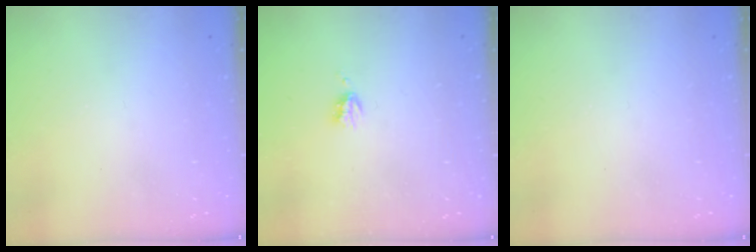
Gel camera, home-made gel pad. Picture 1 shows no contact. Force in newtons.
{"total": 3.4, "press": 3.3, "slide": 0.5}
{"total": 0.0}